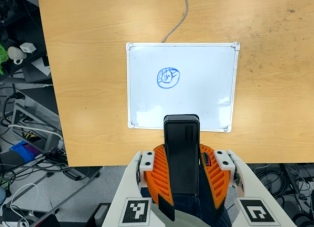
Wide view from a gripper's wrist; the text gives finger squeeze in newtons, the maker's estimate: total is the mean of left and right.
{"total": 11.0, "left": 8.6, "right": 13.4}